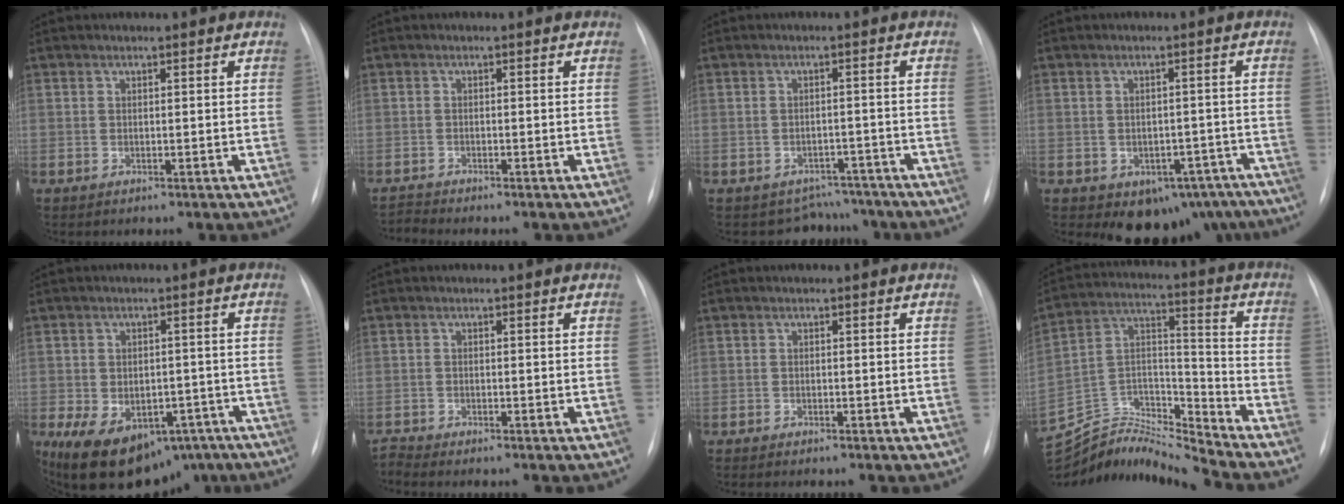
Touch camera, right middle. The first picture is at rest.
{"total": 1.6, "force": [-1.2, -0.8, -0.6], "torque": [0.005, -0.013, -0.025]}
{"total": 5.2, "force": [-4.5, 2.3, -1.1], "torque": [0.021, 0.027, -0.057]}
{"total": 9.3, "force": [-6.4, 6.0, 3.3], "torque": [-0.016, 0.023, -0.078]}
{"total": 14.5, "force": [-8.3, 9.1, 7.7], "torque": [-0.141, 0.005, -0.109]}
{"total": 1.7, "force": [-1.5, -0.9, -0.4], "torque": [0.000, -0.013, -0.030]}
{"total": 2.4, "force": [-2.0, 0.1, 1.2], "torque": [-0.017, -0.004, -0.023]}
{"total": 16.5, "force": [-16.3, -1.1, 1.8], "torque": [-0.036, 0.040, -0.301]}